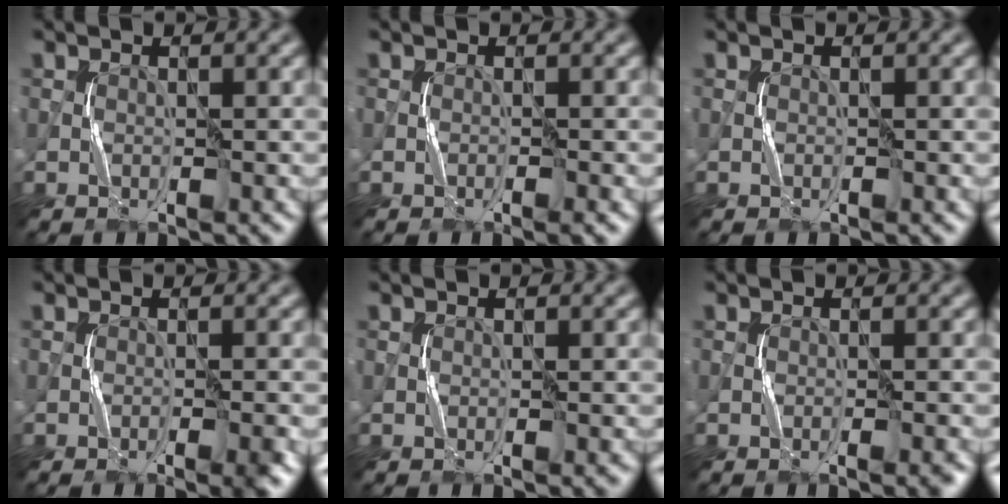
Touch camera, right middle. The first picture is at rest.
{"total": 0.9, "force": [-0.6, 0.1, 0.7], "torque": [-0.010, 0.001, -0.011]}
{"total": 0.0}
{"total": 2.4, "force": [-1.4, 0.4, 1.9], "torque": [-0.025, 0.003, -0.026]}
{"total": 0.5, "force": [-0.3, 0.1, 0.4], "torque": [-0.005, 0.002, -0.003]}
{"total": 1.4, "force": [-0.7, 0.2, 1.2], "torque": [-0.010, 0.005, -0.011]}